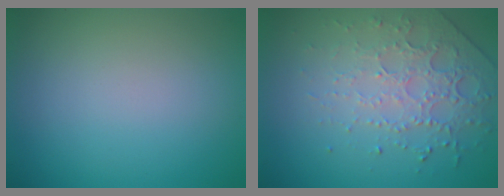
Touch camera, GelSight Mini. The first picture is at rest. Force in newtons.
{"total": 4.7, "press": 3.1, "slide": 3.6}